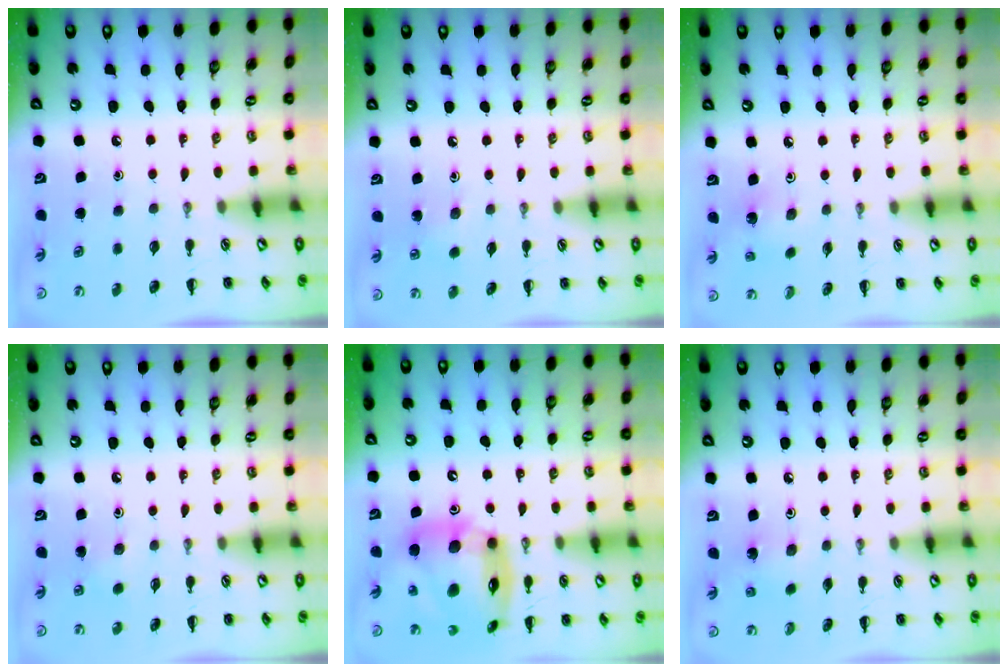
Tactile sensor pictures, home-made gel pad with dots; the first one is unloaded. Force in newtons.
{"total": 4.4, "press": 4.2, "slide": 1.1}
{"total": 3.0, "press": 2.8, "slide": 0.9}
{"total": 2.5, "press": 2.3, "slide": 0.7}
{"total": 17.7, "press": 17.1, "slide": 4.8}
{"total": 2.1, "press": 2.0, "slide": 0.7}